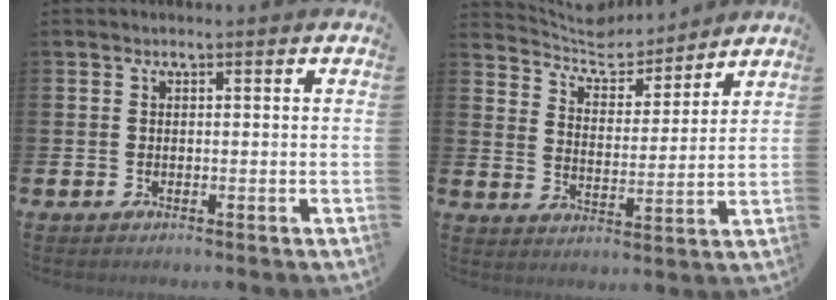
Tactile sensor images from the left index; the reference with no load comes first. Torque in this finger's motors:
{"motor_torque": [0.88, -1.26, 0.03, 0.01]}